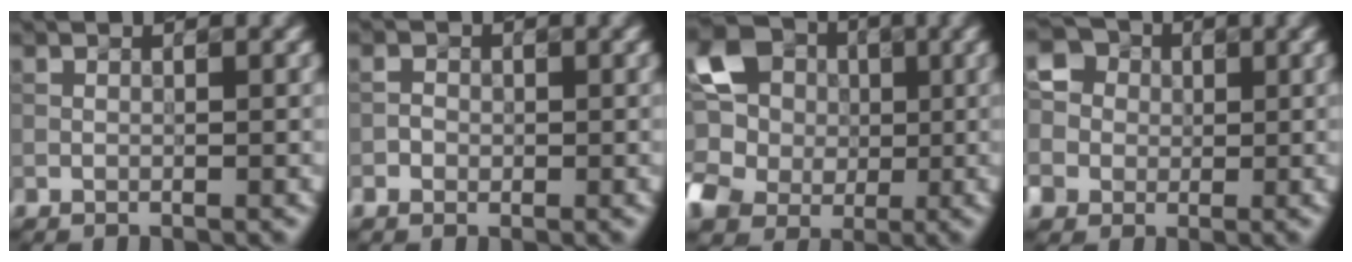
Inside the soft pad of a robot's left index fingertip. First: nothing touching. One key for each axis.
{"total": 0.7, "fx": -0.3, "fy": 0.6, "fz": -0.1, "tx": -0.003, "ty": 0.005, "tz": -0.002}
{"total": 8.9, "fx": 1.0, "fy": 8.1, "fz": 3.5, "tx": -0.098, "ty": 0.007, "tz": -0.003}
{"total": 5.3, "fx": -0.1, "fy": 5.2, "fz": 0.9, "tx": -0.040, "ty": 0.030, "tz": -0.019}